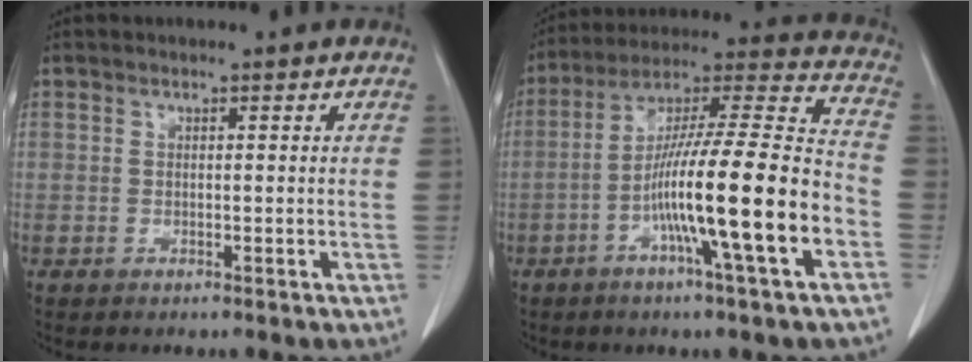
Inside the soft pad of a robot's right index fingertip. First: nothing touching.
{"total": 20.0, "force": [-6.3, 0.3, 19.0], "torque": [-0.308, -0.001, -0.112]}